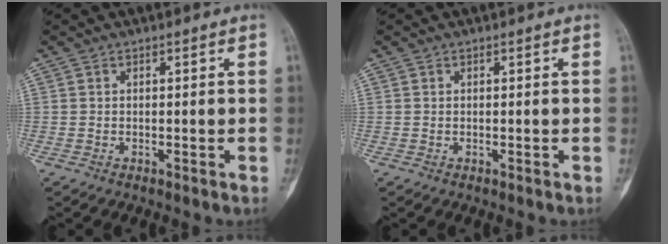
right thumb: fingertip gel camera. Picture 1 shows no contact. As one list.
[{"total": 0.0}]